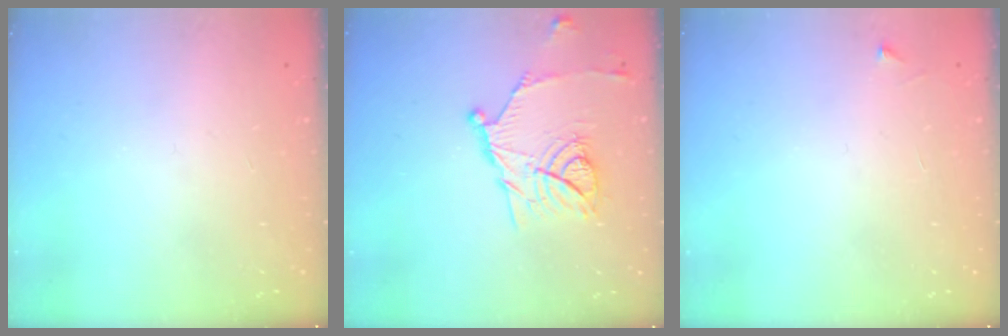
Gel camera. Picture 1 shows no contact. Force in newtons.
{"total": 14.1, "press": 14.1, "slide": 0.2}
{"total": 2.5, "press": 2.5, "slide": 0.3}